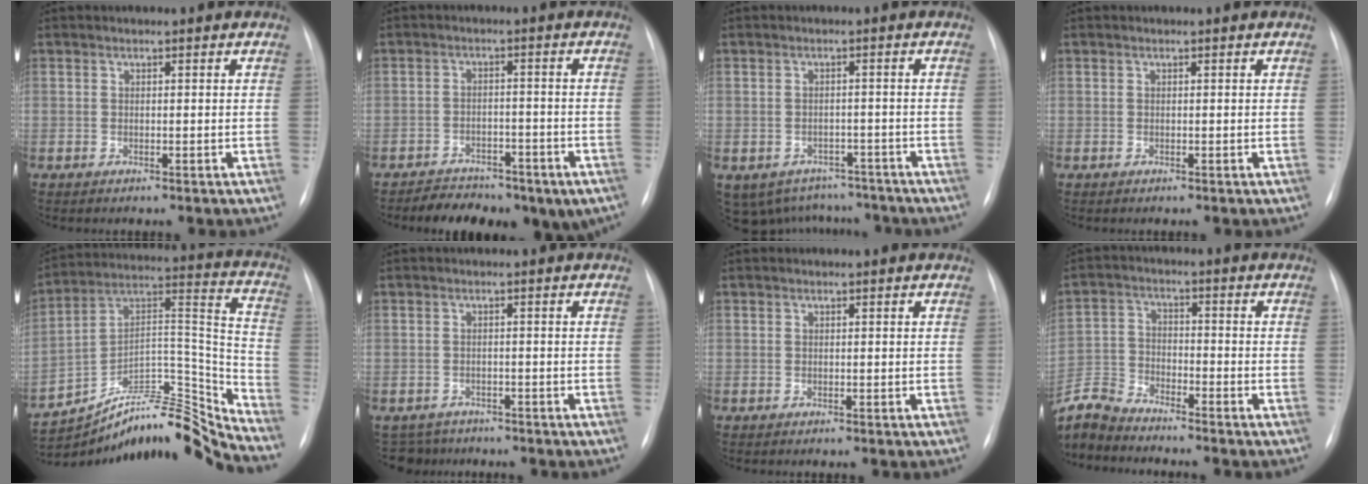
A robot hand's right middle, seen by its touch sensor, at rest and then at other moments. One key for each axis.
{"total": 11.4, "fx": -8.2, "fy": 5.5, "fz": 5.6, "tx": -0.073, "ty": 0.016, "tz": -0.116}
{"total": 9.7, "fx": -7.9, "fy": 5.6, "fz": 1.3, "tx": -0.023, "ty": 0.021, "tz": -0.093}
{"total": 0.0}
{"total": 17.6, "fx": -17.1, "fy": -0.6, "fz": 4.1, "tx": -0.056, "ty": 0.070, "tz": -0.283}
{"total": 3.9, "fx": -3.3, "fy": 1.9, "fz": -0.8, "tx": 0.013, "ty": 0.002, "tz": -0.055}
{"total": 0.0}
{"total": 8.9, "fx": -8.8, "fy": 0.8, "fz": 1.1, "tx": -0.034, "ty": 0.003, "tz": -0.179}